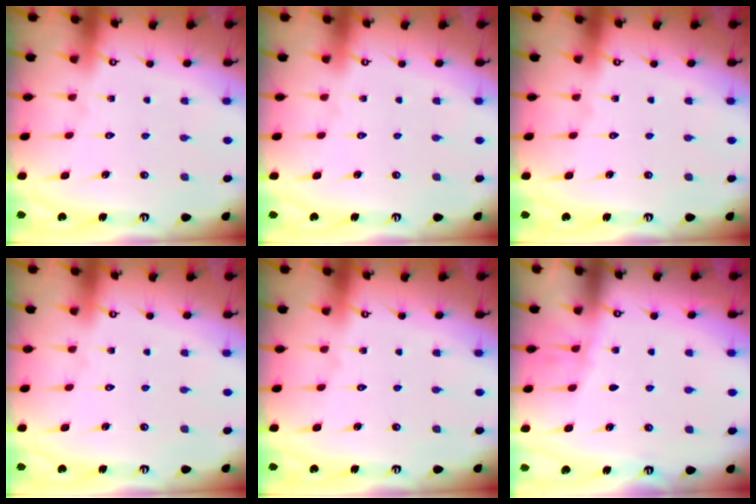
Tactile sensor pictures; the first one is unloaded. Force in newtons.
{"total": 0.0}
{"total": 0.0}
{"total": 0.0}
{"total": 0.0}
{"total": 1.4, "press": 1.3, "slide": 0.3}